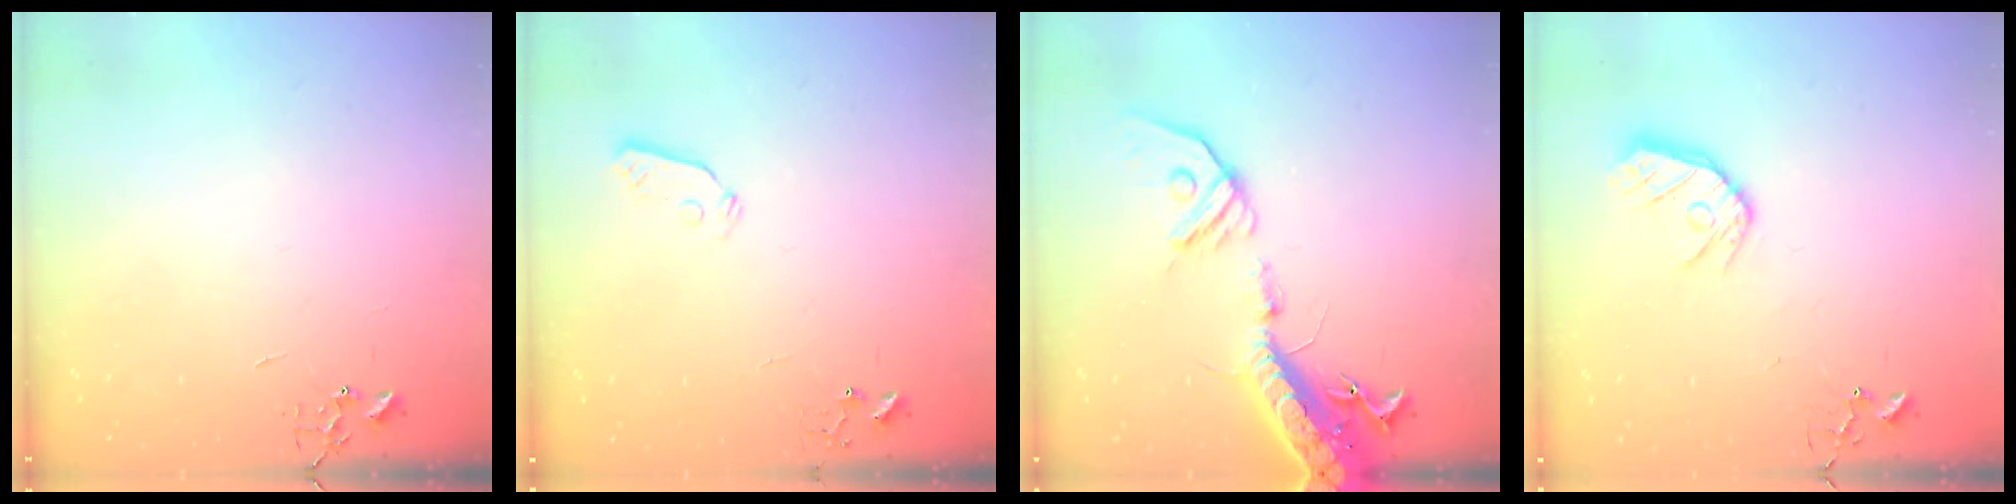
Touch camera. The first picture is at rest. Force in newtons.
{"total": 3.6, "press": 3.6, "slide": 0.5}
{"total": 20.4, "press": 19.9, "slide": 4.3}
{"total": 10.8, "press": 10.8, "slide": 0.9}